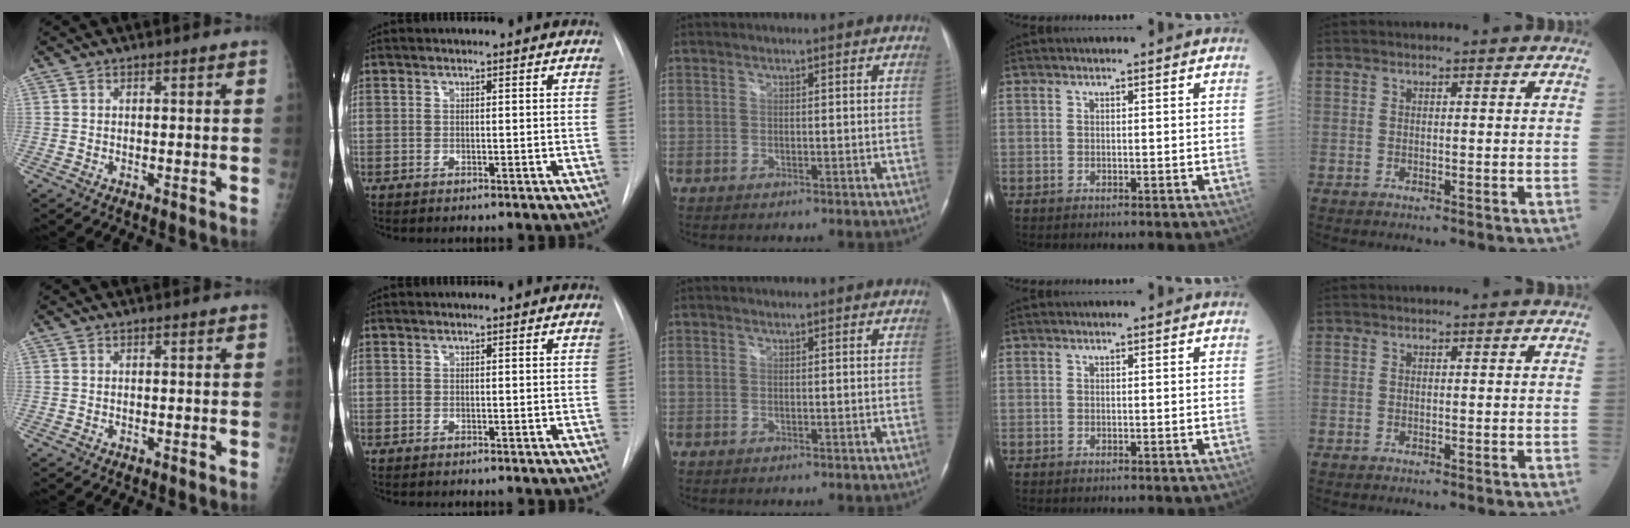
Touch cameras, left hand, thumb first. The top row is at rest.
{}